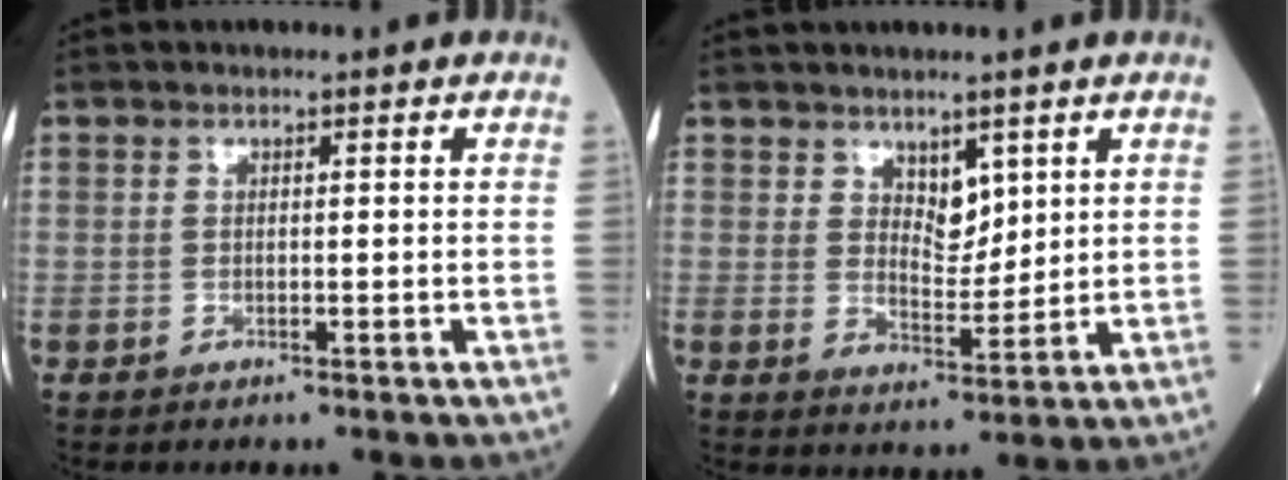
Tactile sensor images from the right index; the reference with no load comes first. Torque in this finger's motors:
{"motor_torque": [0.05, 0.09, 0.05, 0.01]}